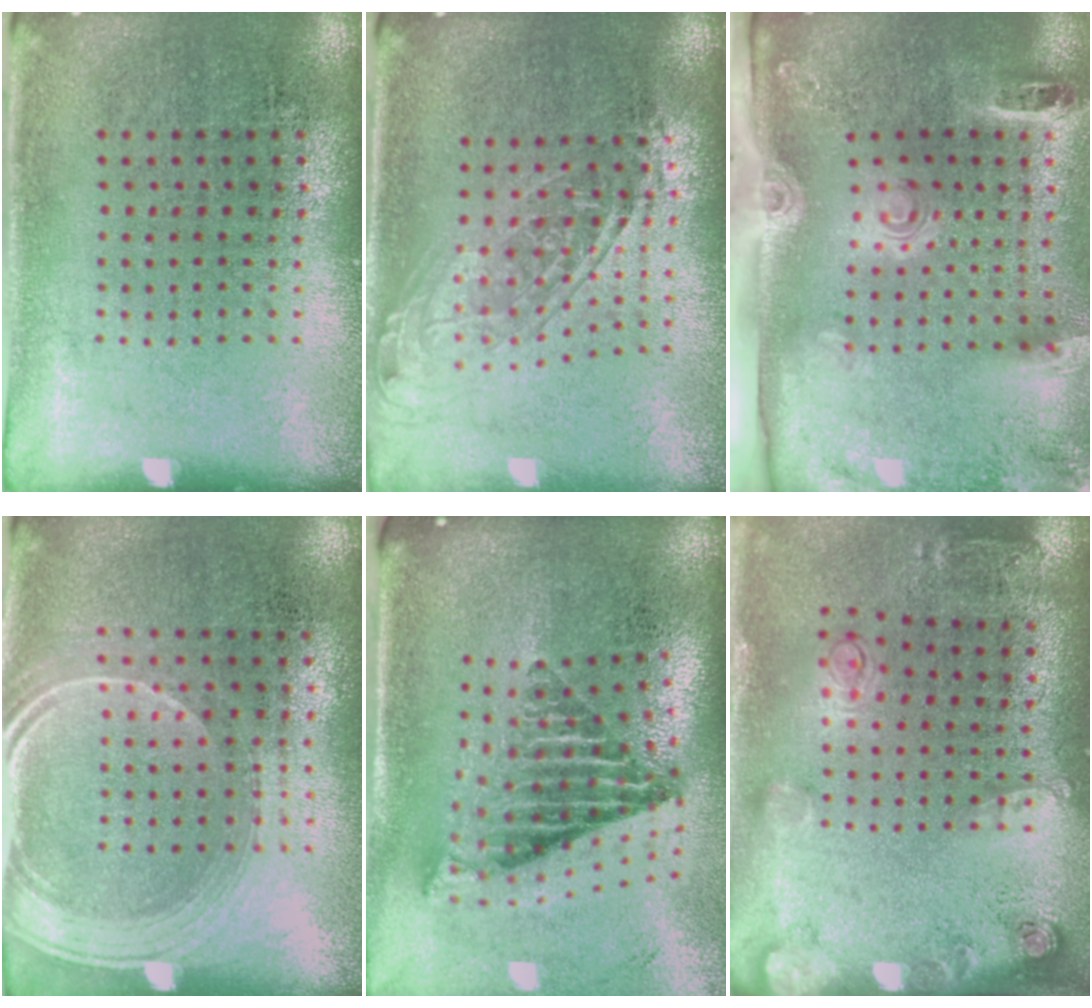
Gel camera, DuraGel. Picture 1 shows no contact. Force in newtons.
{"total": 1.5, "press": 1.2, "slide": 0.9}
{"total": 2.9, "press": 1.9, "slide": 2.1}
{"total": 1.6, "press": 1.4, "slide": 0.8}
{"total": 2.7, "press": 1.7, "slide": 2.1}
{"total": 2.0, "press": 1.4, "slide": 1.4}